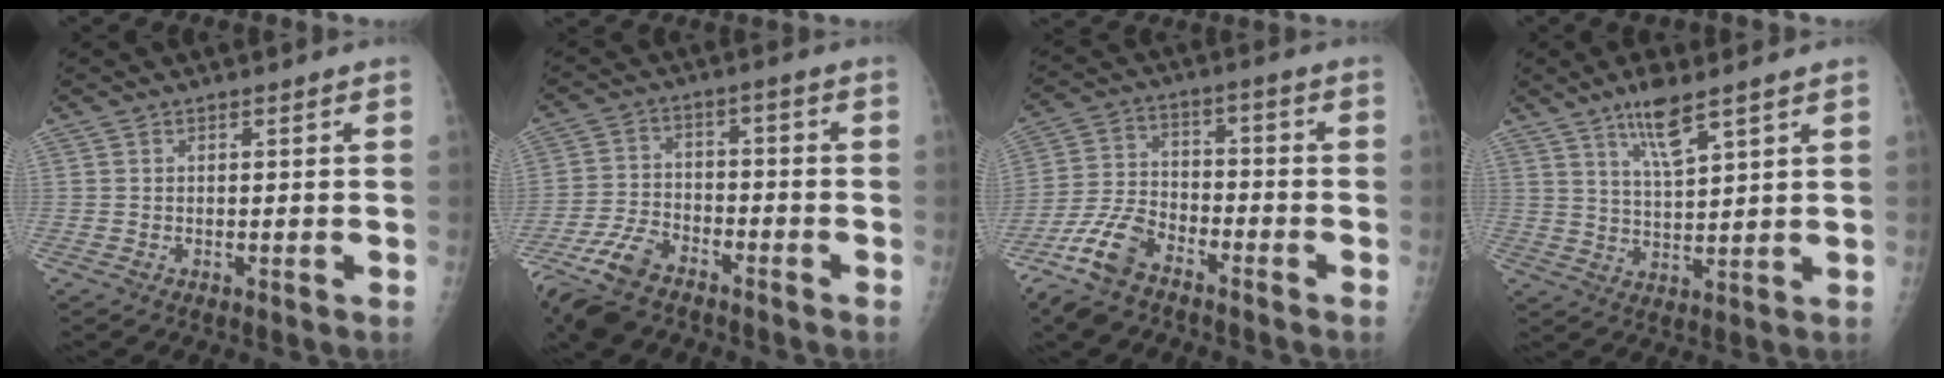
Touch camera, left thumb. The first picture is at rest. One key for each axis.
{"total": 11.6, "fx": -8.5, "fy": 5.5, "fz": 5.8, "tx": -0.122, "ty": 0.023, "tz": -0.158}
{"total": 11.0, "fx": -7.6, "fy": 5.2, "fz": 6.0, "tx": -0.126, "ty": 0.034, "tz": -0.153}
{"total": 7.4, "fx": 4.8, "fy": 1.6, "fz": 5.4, "tx": -0.096, "ty": -0.028, "tz": 0.092}